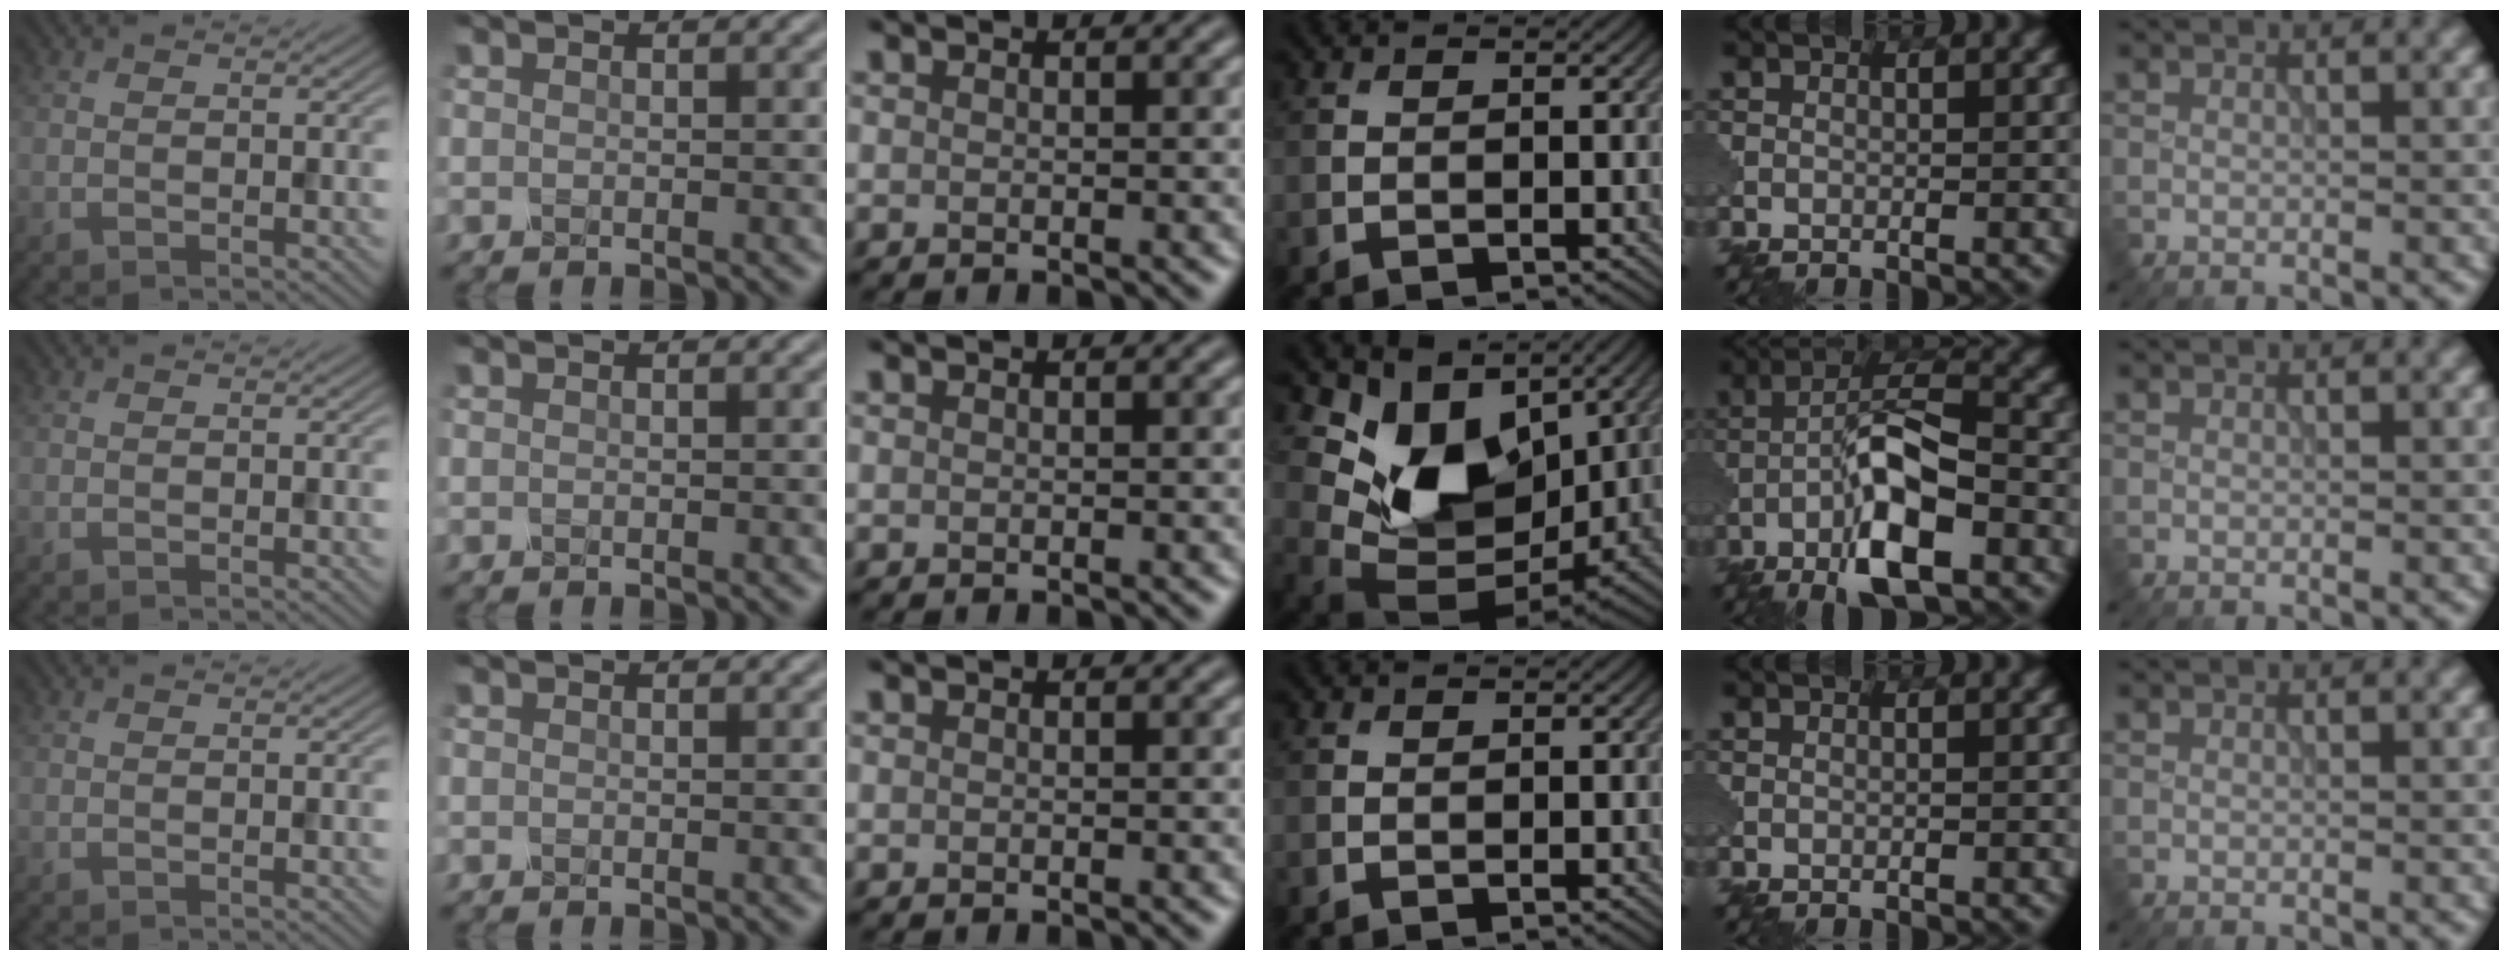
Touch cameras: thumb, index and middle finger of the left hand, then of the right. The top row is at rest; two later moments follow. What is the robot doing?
{"motion": "insert", "object": "pin"}